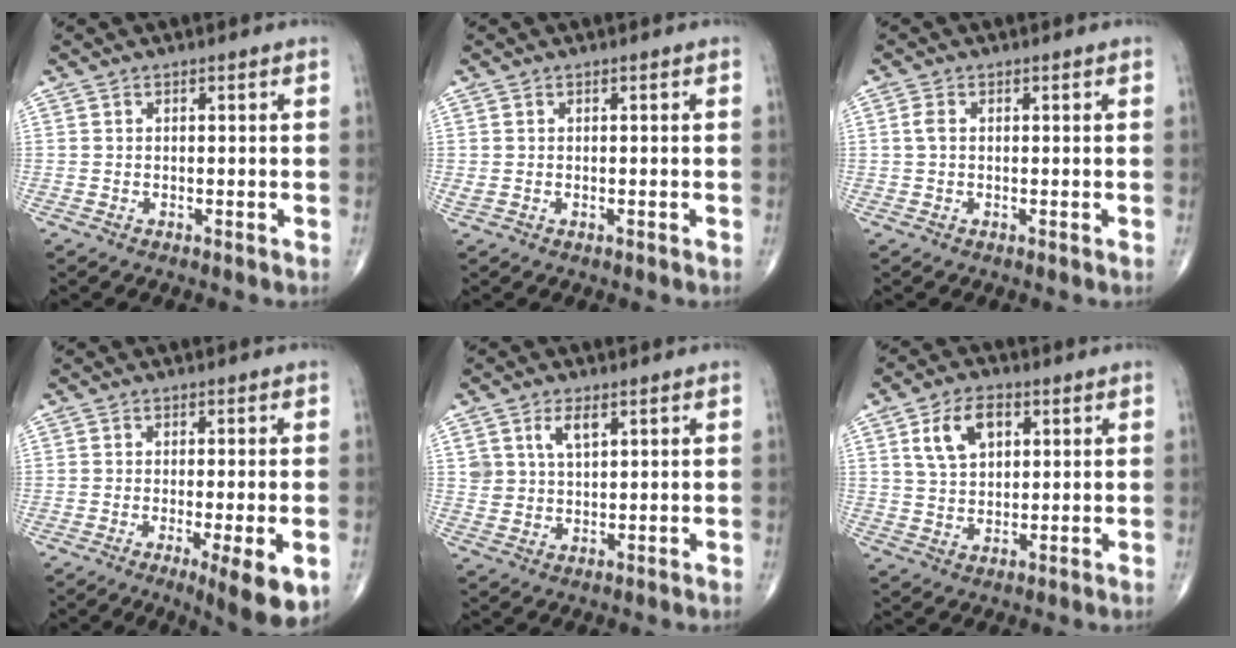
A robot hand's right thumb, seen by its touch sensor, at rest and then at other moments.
{"total": 0.6, "force": [0.1, 0.3, 0.5], "torque": [-0.016, 0.003, 0.008]}
{"total": 1.5, "force": [0.2, 1.0, 1.1], "torque": [-0.027, 0.007, 0.004]}
{"total": 9.4, "force": [-3.4, 1.9, 8.6], "torque": [-0.116, -0.014, -0.045]}
{"total": 4.8, "force": [2.4, 2.7, 3.2], "torque": [-0.049, -0.013, 0.047]}
{"total": 8.3, "force": [3.1, 5.1, 5.8], "torque": [-0.089, -0.001, 0.058]}